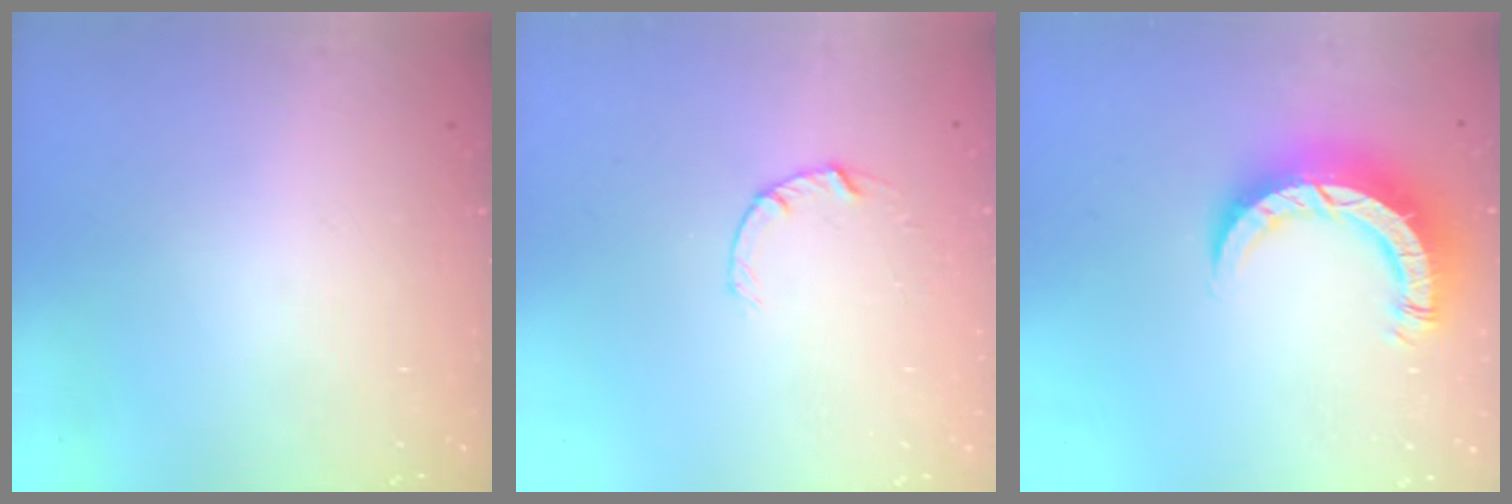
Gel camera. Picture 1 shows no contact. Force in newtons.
{"total": 4.5, "press": 4.4, "slide": 0.5}
{"total": 8.3, "press": 8.2, "slide": 0.8}